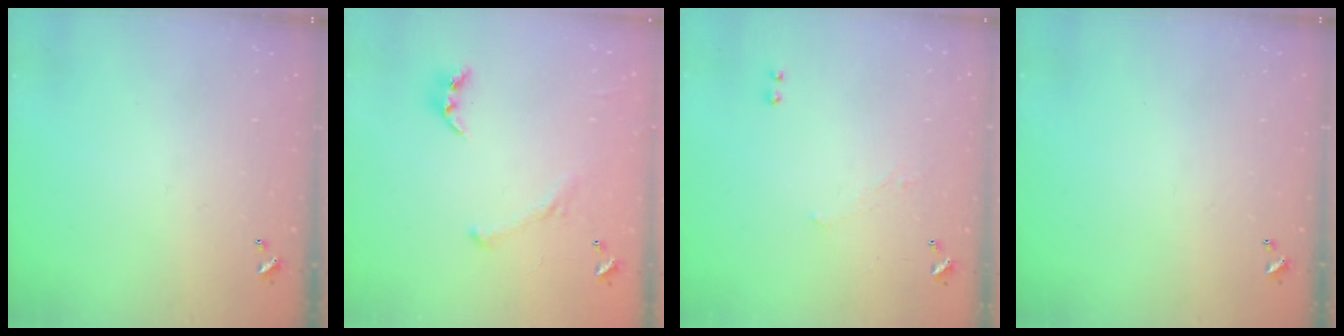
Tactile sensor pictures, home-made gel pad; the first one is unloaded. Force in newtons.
{"total": 1.6, "press": 1.4, "slide": 0.8}
{"total": 1.2, "press": 0.8, "slide": 0.9}
{"total": 0.0}